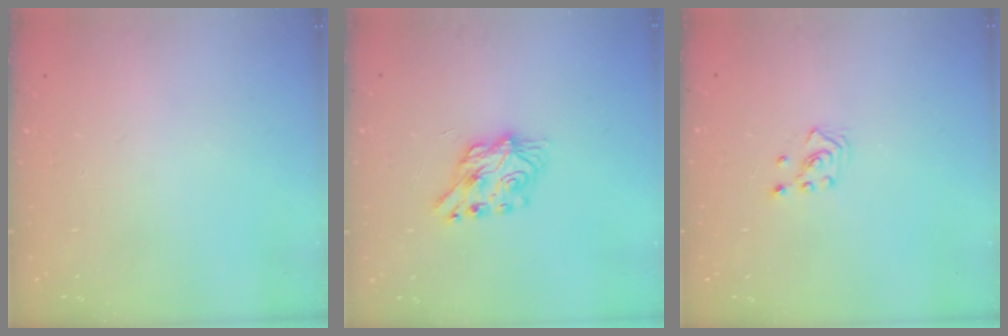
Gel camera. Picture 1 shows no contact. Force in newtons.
{"total": 7.2, "press": 7.2, "slide": 0.1}
{"total": 2.5, "press": 2.3, "slide": 1.0}